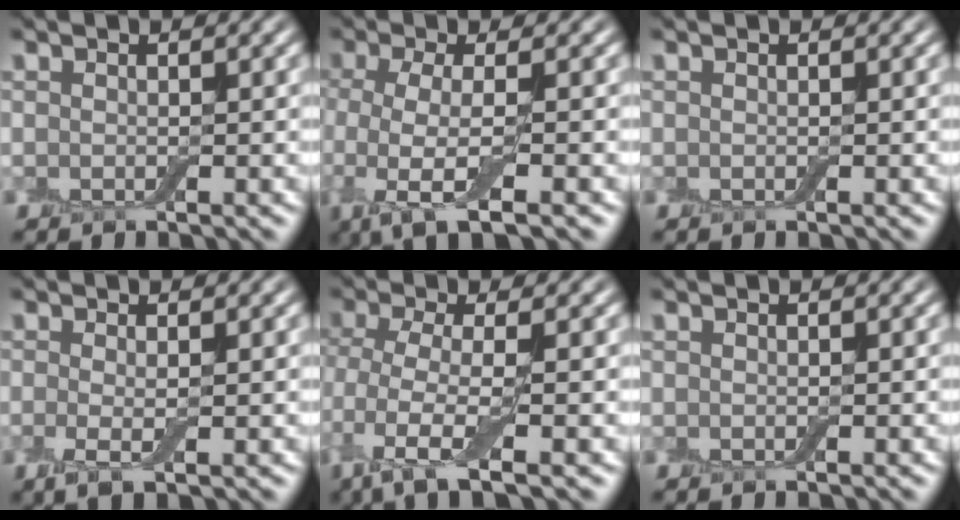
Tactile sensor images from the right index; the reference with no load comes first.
{"total": 5.6, "force": [-1.7, 1.5, 5.1], "torque": [-0.090, -0.010, -0.039]}
{"total": 0.0}
{"total": 2.0, "force": [-0.2, 0.4, 1.9], "torque": [-0.041, -0.007, -0.004]}
{"total": 5.1, "force": [-1.8, 1.3, 4.6], "torque": [-0.095, -0.011, -0.042]}
{"total": 0.0}